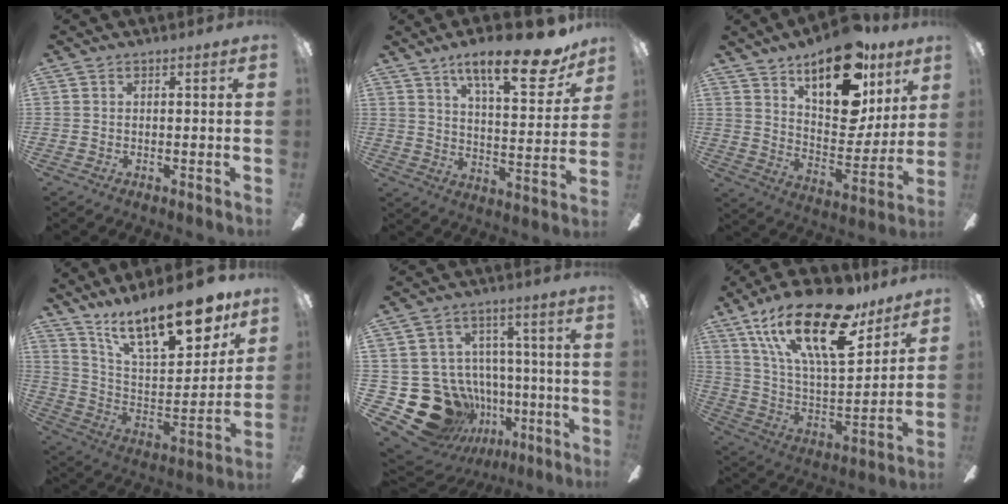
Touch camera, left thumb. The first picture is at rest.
{"total": 19.0, "force": [13.3, 5.6, 12.4], "torque": [-0.190, -0.077, 0.212]}
{"total": 20.4, "force": [13.4, 9.1, 12.4], "torque": [-0.182, -0.080, 0.229]}
{"total": 21.9, "force": [15.2, 8.2, 13.6], "torque": [-0.205, -0.096, 0.257]}
{"total": 21.0, "force": [-8.1, 17.3, 8.9], "torque": [-0.183, 0.044, -0.085]}
{"total": 26.6, "force": [16.7, 10.5, 17.9], "torque": [-0.320, -0.090, 0.282]}